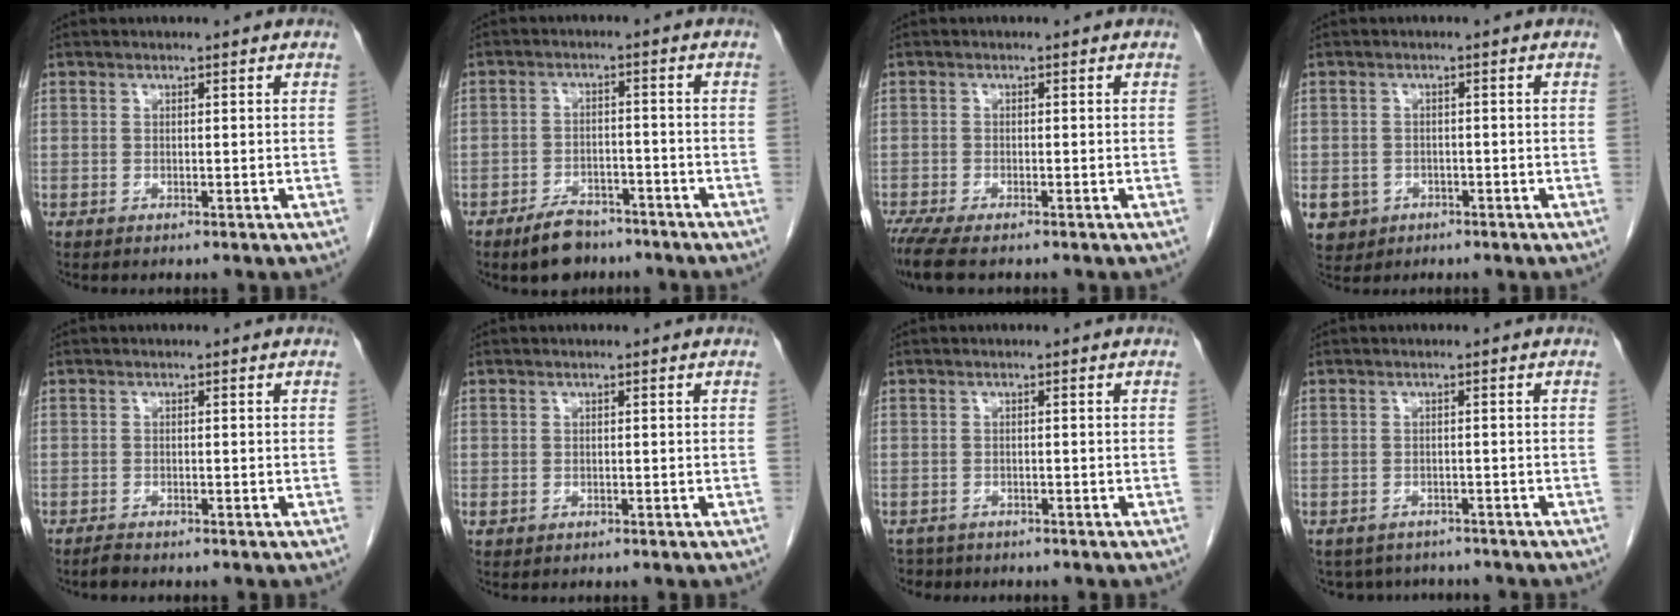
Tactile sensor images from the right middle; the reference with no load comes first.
{"total": 5.8, "force": [-4.5, 2.8, 2.3], "torque": [-0.047, 0.001, -0.071]}
{"total": 5.7, "force": [-4.4, 1.3, 3.4], "torque": [-0.063, -0.016, -0.075]}
{"total": 7.0, "force": [-3.1, 6.0, 1.8], "torque": [-0.050, 0.001, -0.044]}
{"total": 0.9, "force": [-0.9, 0.1, 0.3], "torque": [-0.014, -0.003, -0.018]}
{"total": 0.6, "force": [-0.1, 0.6, 0.3], "torque": [-0.008, 0.000, 0.001]}
{"total": 2.7, "force": [-2.3, 1.5, -0.2], "torque": [-0.002, 0.001, -0.039]}
{"total": 6.7, "force": [-5.9, 3.1, 1.0], "torque": [-0.010, 0.003, -0.073]}